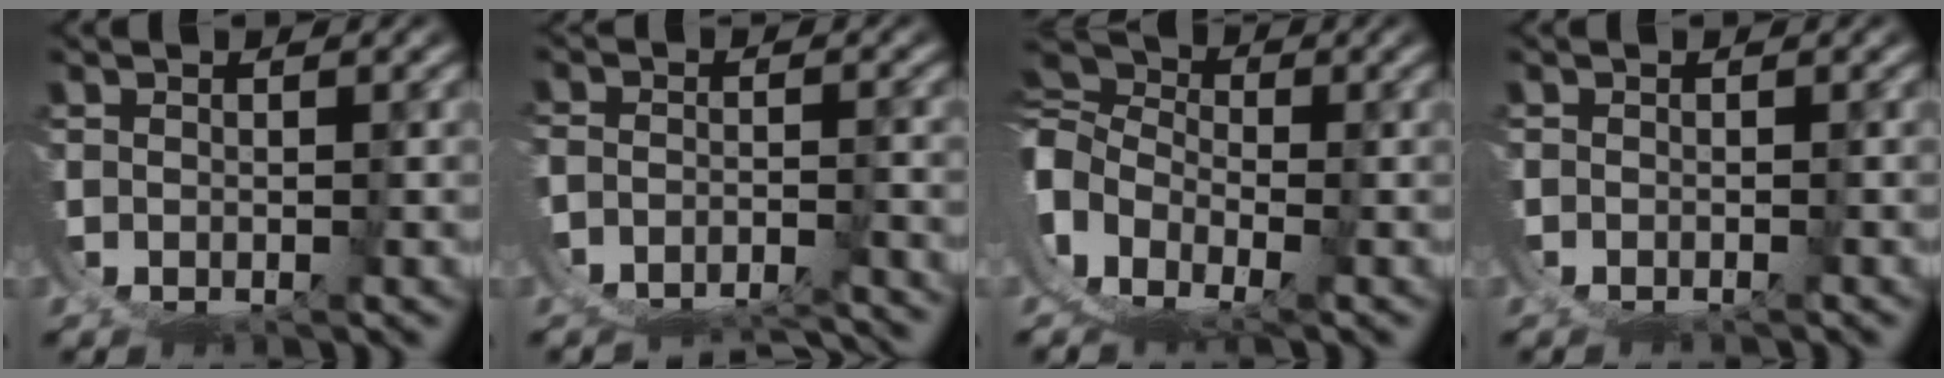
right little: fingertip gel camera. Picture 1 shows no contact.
{"total": 7.8, "force": [-7.2, 2.4, 2.1], "torque": [-0.027, -0.025, -0.105]}
{"total": 12.7, "force": [-1.7, 10.8, 6.5], "torque": [-0.159, -0.037, -0.036]}
{"total": 1.1, "force": [-1.0, -0.1, -0.2], "torque": [0.007, -0.004, -0.015]}